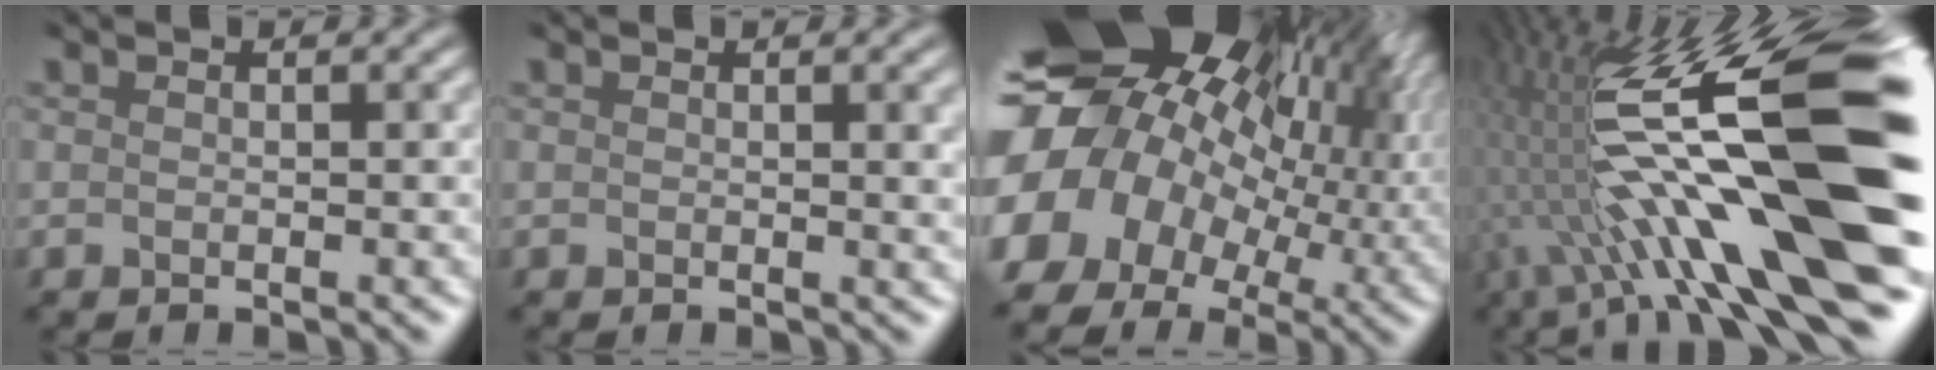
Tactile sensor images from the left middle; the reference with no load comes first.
{"total": 0.8, "force": [0.5, 0.2, 0.6], "torque": [-0.003, -0.009, 0.000]}
{"total": 16.1, "force": [3.0, 11.3, 11.0], "torque": [-0.190, 0.000, 0.068]}
{"total": 15.4, "force": [0.7, 4.0, 14.9], "torque": [-0.243, 0.024, 0.010]}